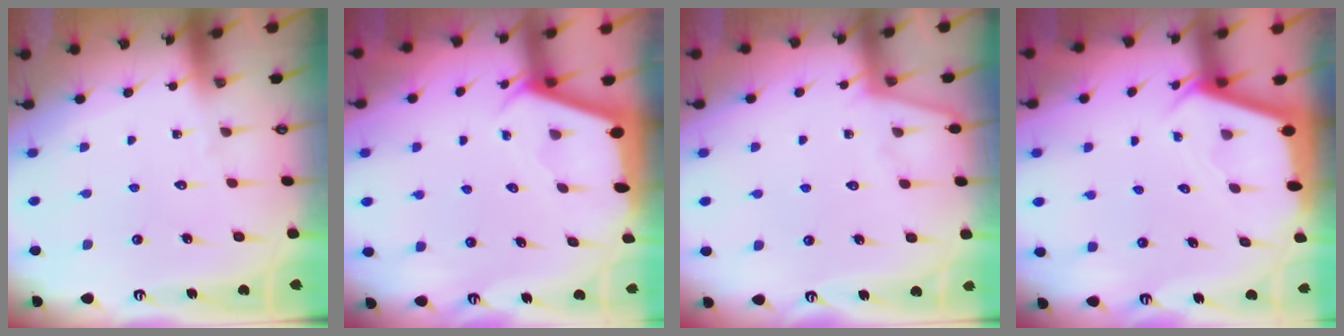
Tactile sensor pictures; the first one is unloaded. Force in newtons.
{"total": 2.4, "press": 2.4, "slide": 0.3}
{"total": 2.4, "press": 2.4, "slide": 0.3}
{"total": 2.3, "press": 2.3, "slide": 0.2}